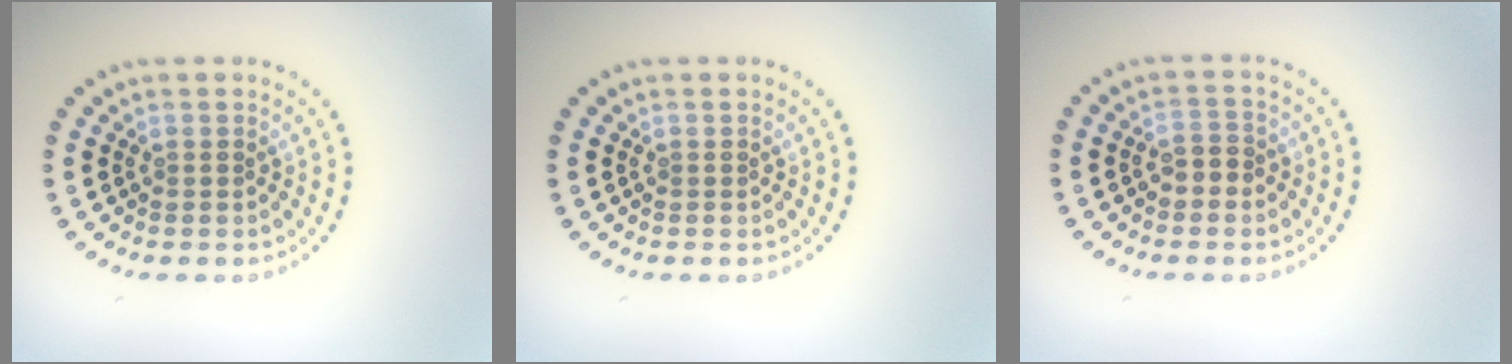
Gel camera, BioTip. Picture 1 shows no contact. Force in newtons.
{"total": 0.0}
{"total": 1.7, "press": 1.6, "slide": 0.5}